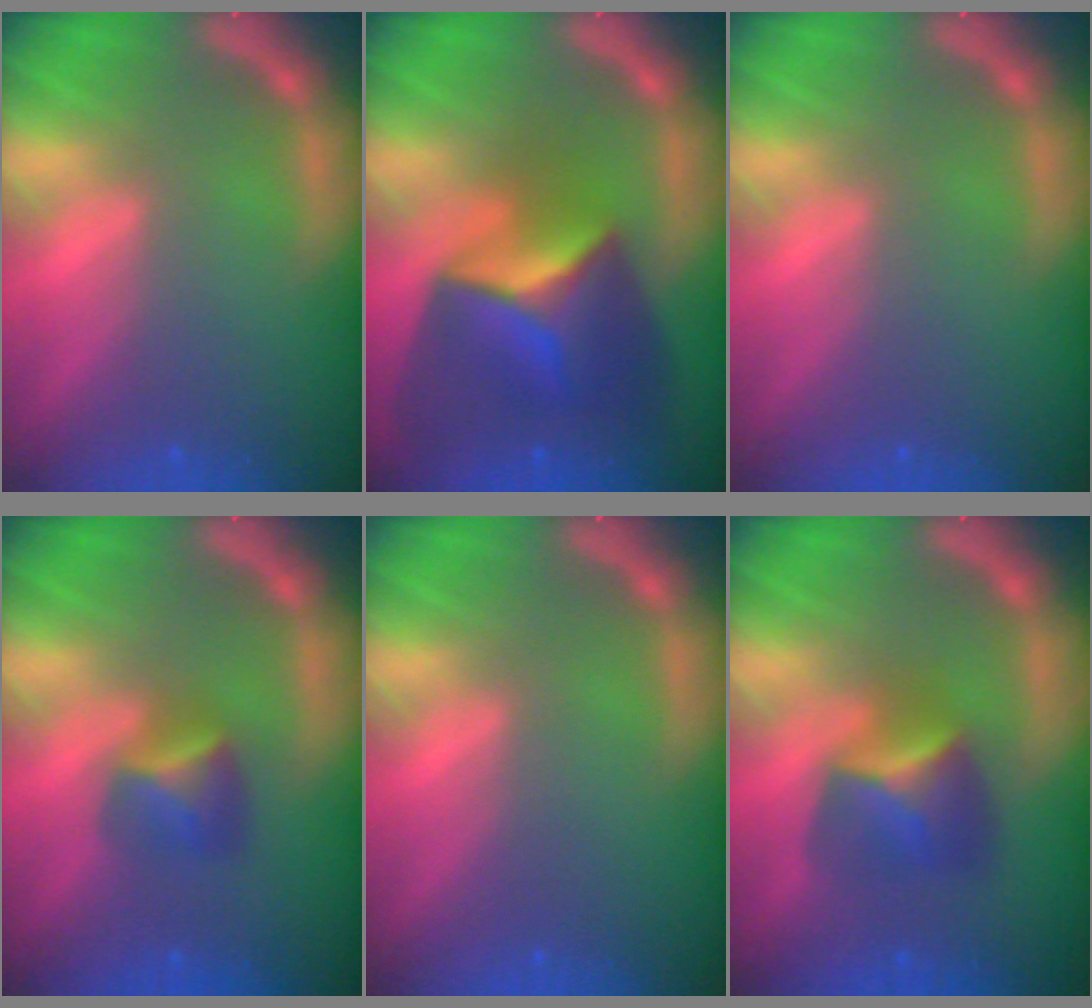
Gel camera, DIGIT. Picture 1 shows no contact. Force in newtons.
{"total": 9.4}
{"total": 0.0}
{"total": 2.9}
{"total": 0.0}
{"total": 4.4}